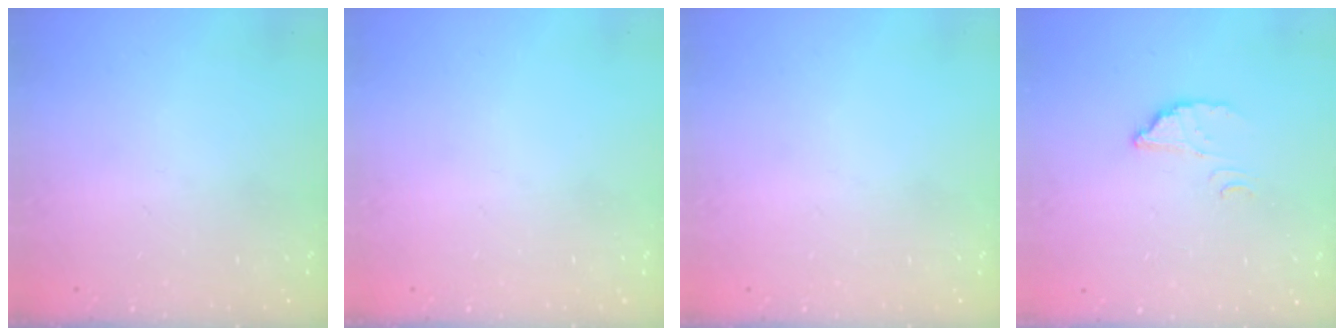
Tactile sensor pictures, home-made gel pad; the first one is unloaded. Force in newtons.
{"total": 0.0}
{"total": 0.0}
{"total": 2.8, "press": 2.8, "slide": 0.2}